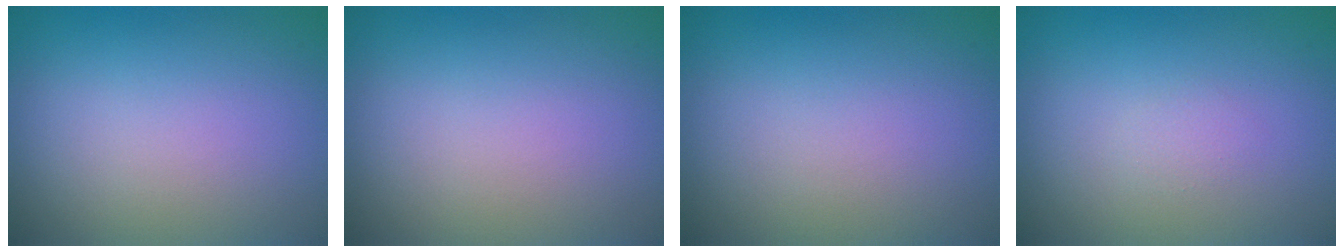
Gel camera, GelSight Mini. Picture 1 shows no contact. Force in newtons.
{"total": 0.0}
{"total": 0.0}
{"total": 0.7, "press": 0.7, "slide": 0.0}